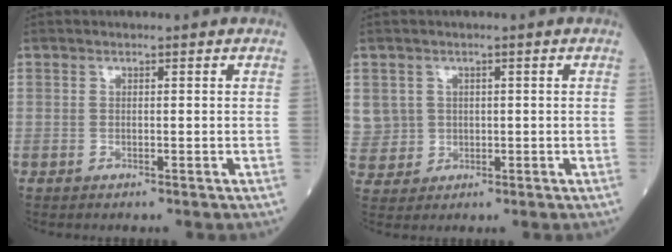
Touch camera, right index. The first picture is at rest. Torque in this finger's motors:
{"motor_torque": [0.59, -0.53, 0.28, 0.09]}